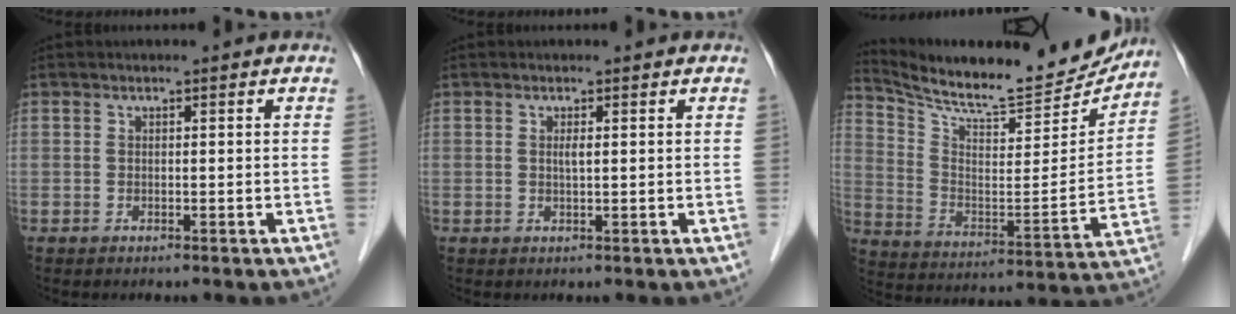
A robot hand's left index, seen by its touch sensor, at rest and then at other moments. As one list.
[{"total": 1.1, "force": [-0.8, 0.0, 0.7], "torque": [-0.016, -0.006, -0.015]}, {"total": 20.4, "force": [18.8, 3.0, 7.1], "torque": [-0.125, -0.053, 0.278]}]